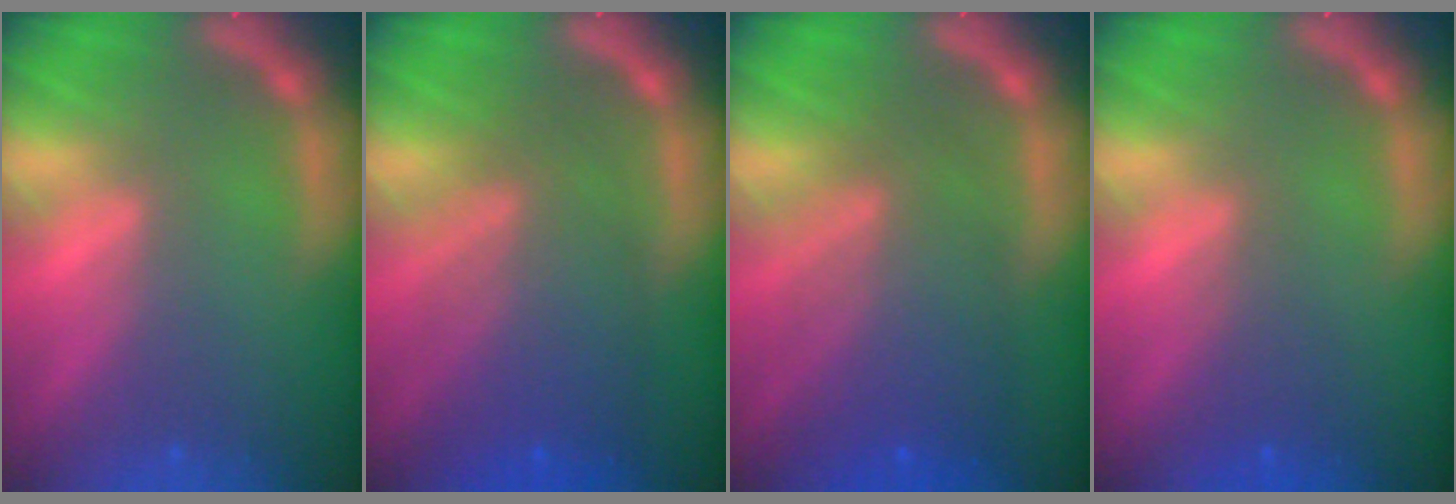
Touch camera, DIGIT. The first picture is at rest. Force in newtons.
{"total": 7.6}
{"total": 7.5}
{"total": 2.0}